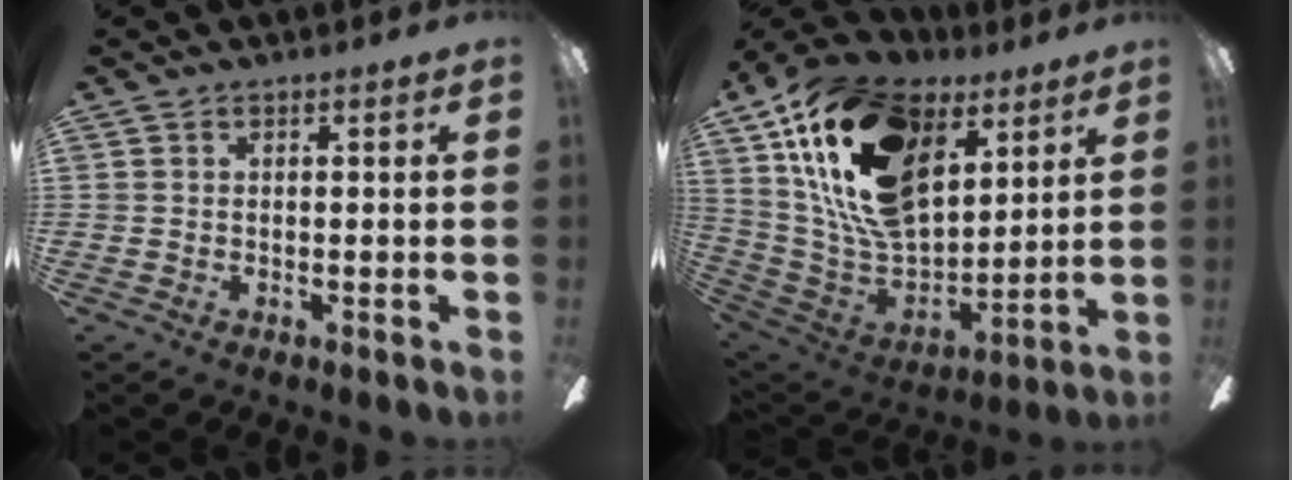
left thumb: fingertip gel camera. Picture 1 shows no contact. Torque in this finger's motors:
{"motor_torque": [1.82, 2.35, 1.37, -1.41, 0.24]}